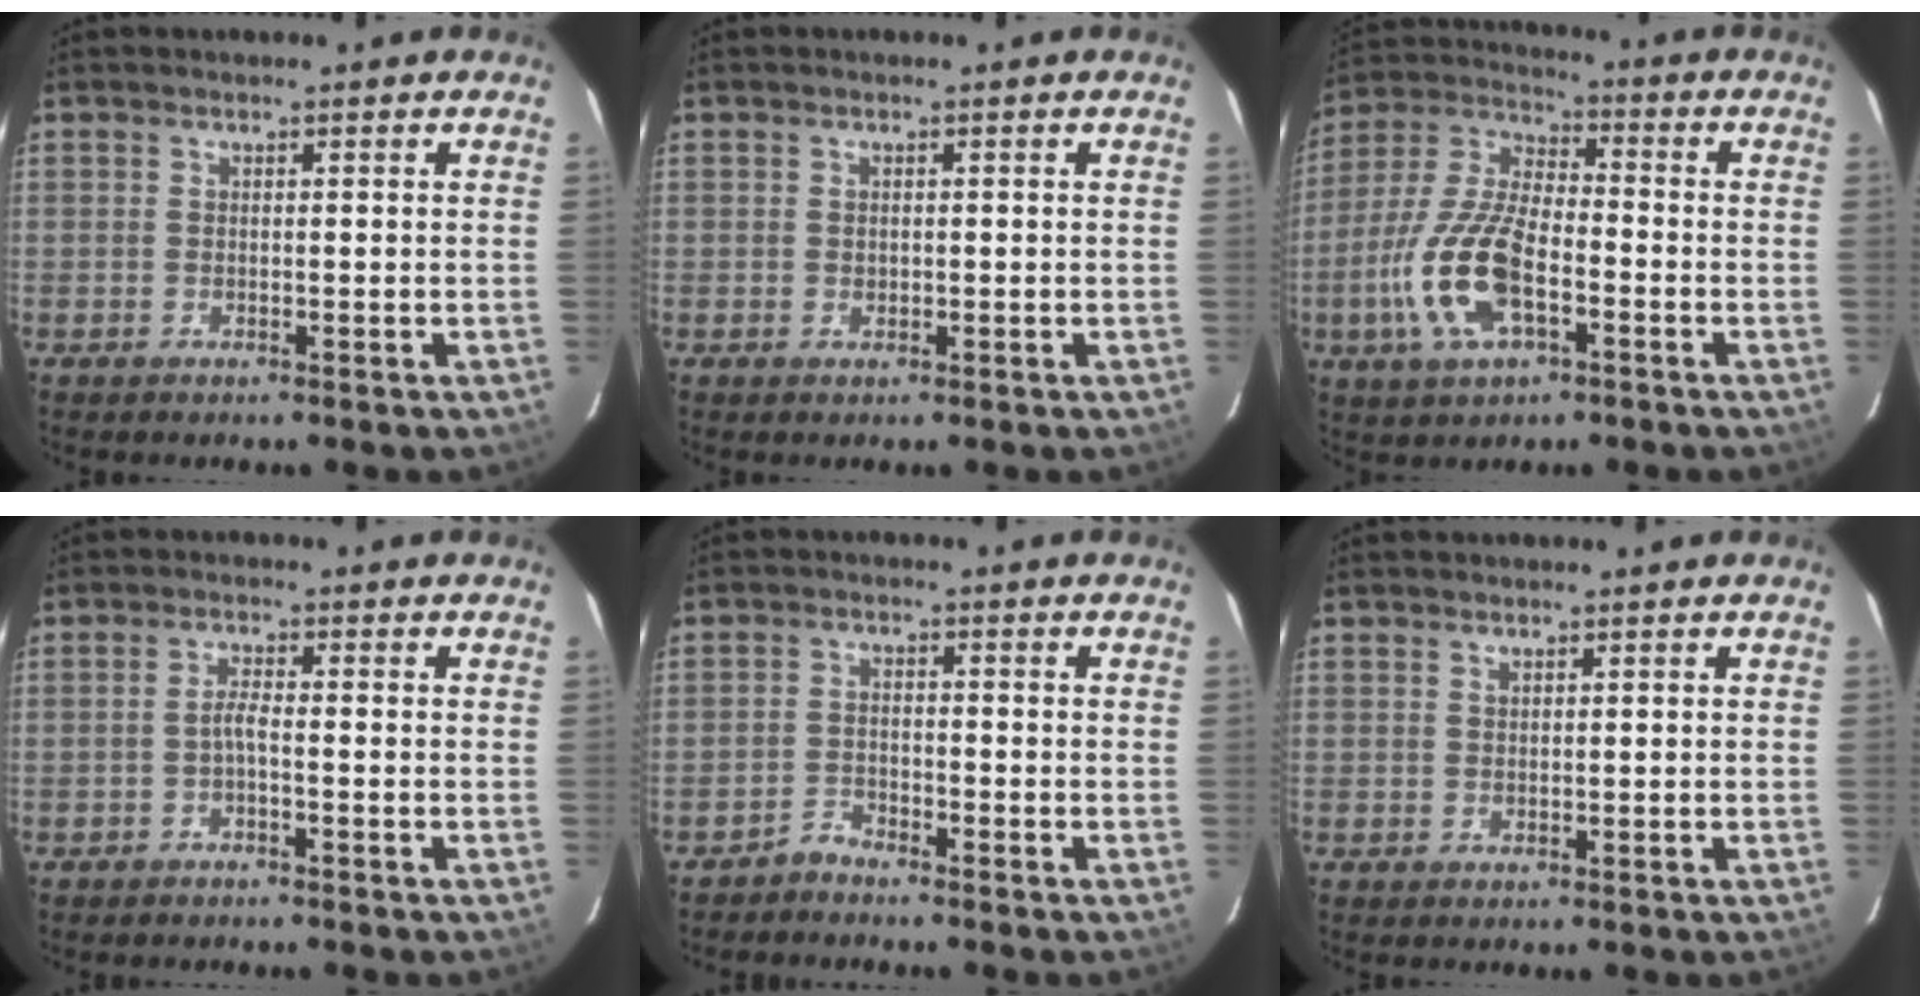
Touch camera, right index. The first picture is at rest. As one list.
[{"total": 0.5, "force": [0.0, 0.5, 0.2], "torque": [-0.002, 0.000, 0.001]}, {"total": 15.3, "force": [-5.1, 6.5, 12.8], "torque": [-0.284, -0.004, -0.097]}, {"total": 1.7, "force": [-0.9, 0.0, 1.4], "torque": [-0.029, 0.003, -0.019]}, {"total": 2.2, "force": [-2.1, 0.4, 0.0], "torque": [0.000, 0.002, -0.044]}, {"total": 0.5, "force": [0.5, 0.1, 0.1], "torque": [-0.002, 0.001, 0.010]}]